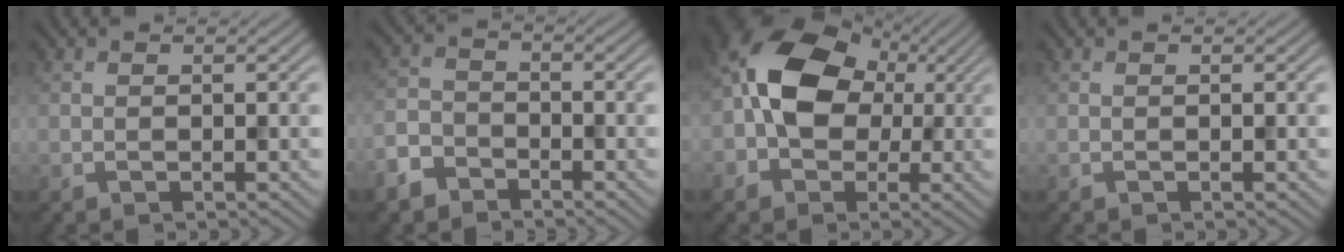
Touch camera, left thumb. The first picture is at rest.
{"total": 4.7, "force": [-3.7, 2.6, 1.4], "torque": [-0.041, -0.004, -0.085]}
{"total": 11.9, "force": [0.4, 9.1, 7.7], "torque": [-0.156, 0.008, -0.008]}
{"total": 0.0}